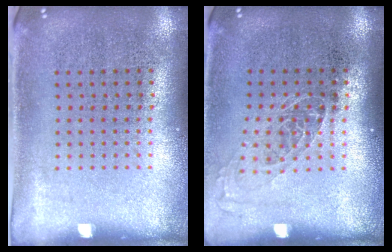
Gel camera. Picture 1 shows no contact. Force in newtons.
{"total": 1.1, "press": 0.9, "slide": 0.6}